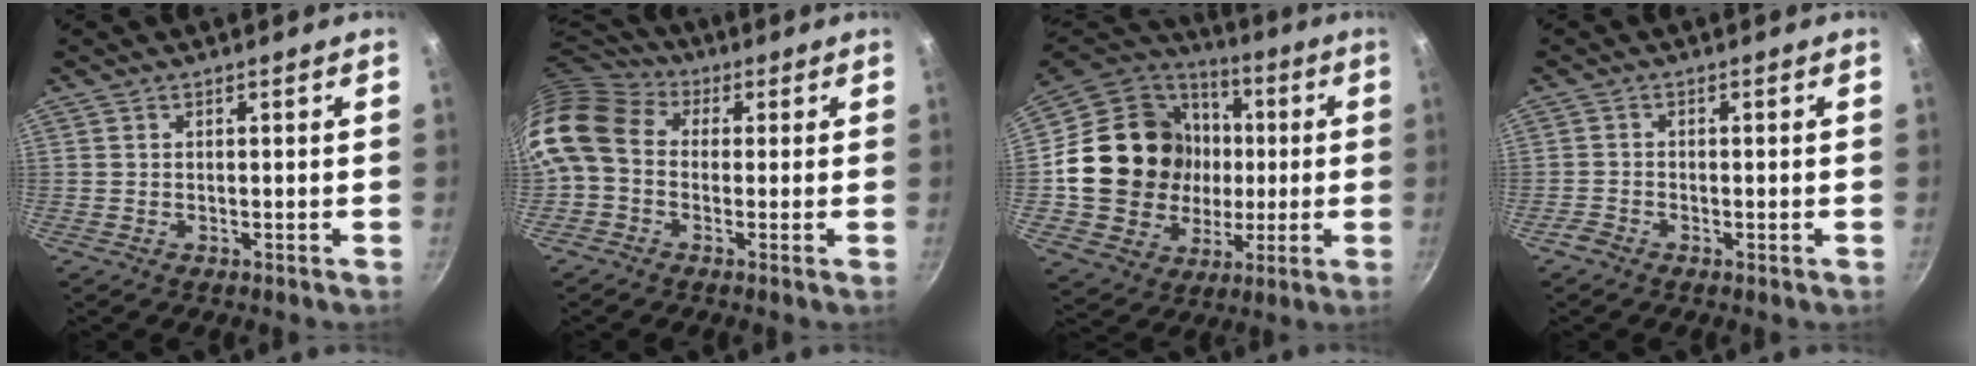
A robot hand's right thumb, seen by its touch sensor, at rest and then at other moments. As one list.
[{"total": 13.0, "force": [0.8, 10.2, 7.9], "torque": [-0.156, 0.031, -0.006]}, {"total": 22.8, "force": [1.1, 19.9, 11.0], "torque": [-0.178, 0.023, 0.033]}, {"total": 1.8, "force": [-1.3, 0.9, 0.8], "torque": [-0.021, 0.005, -0.031]}]